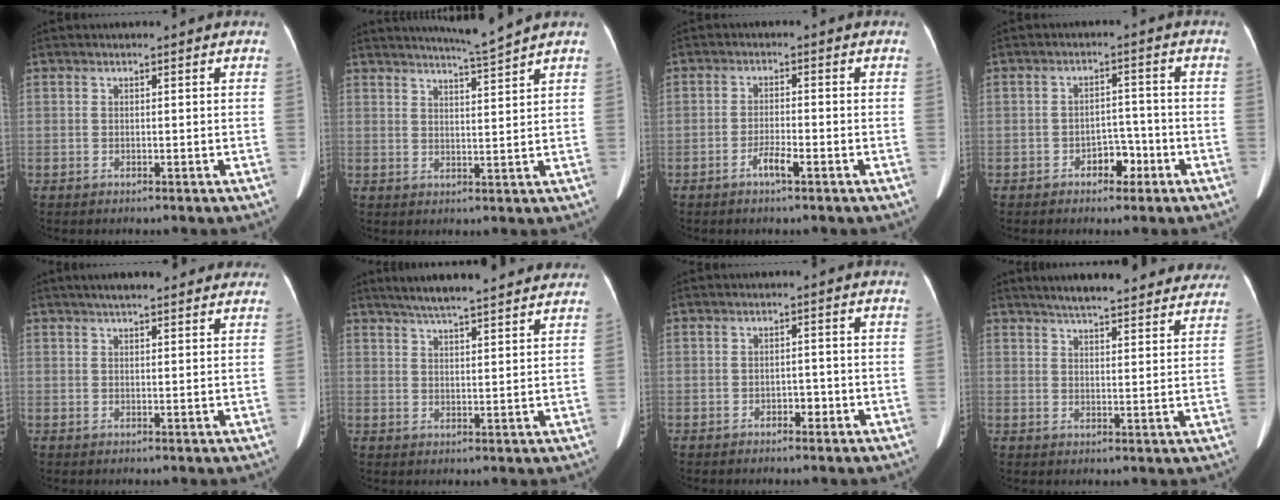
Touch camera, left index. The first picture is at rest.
{"total": 5.1, "force": [4.6, -1.9, 1.3], "torque": [-0.027, -0.014, 0.078]}
{"total": 2.7, "force": [-1.7, 0.2, 2.1], "torque": [-0.041, -0.001, -0.033]}
{"total": 3.9, "force": [-2.2, 2.3, 2.2], "torque": [-0.028, 0.013, -0.032]}
{"total": 9.8, "force": [8.2, 2.1, 5.1], "torque": [-0.061, 0.027, 0.102]}
{"total": 15.3, "force": [13.4, 1.5, 7.2], "torque": [-0.113, 0.029, 0.180]}
{"total": 1.4, "force": [-0.8, 0.8, 0.8], "torque": [-0.009, 0.004, -0.012]}
{"total": 20.3, "force": [18.0, 3.8, 8.5], "torque": [-0.115, 0.012, 0.222]}